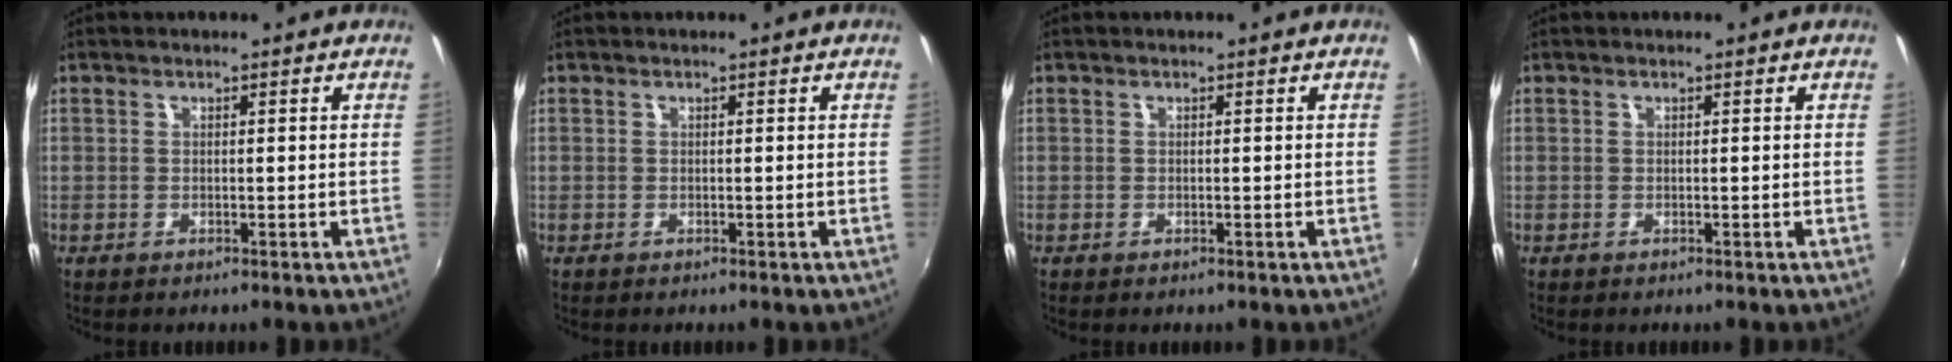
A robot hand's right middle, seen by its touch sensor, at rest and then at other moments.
{"total": 0.0}
{"total": 0.0}
{"total": 0.0}